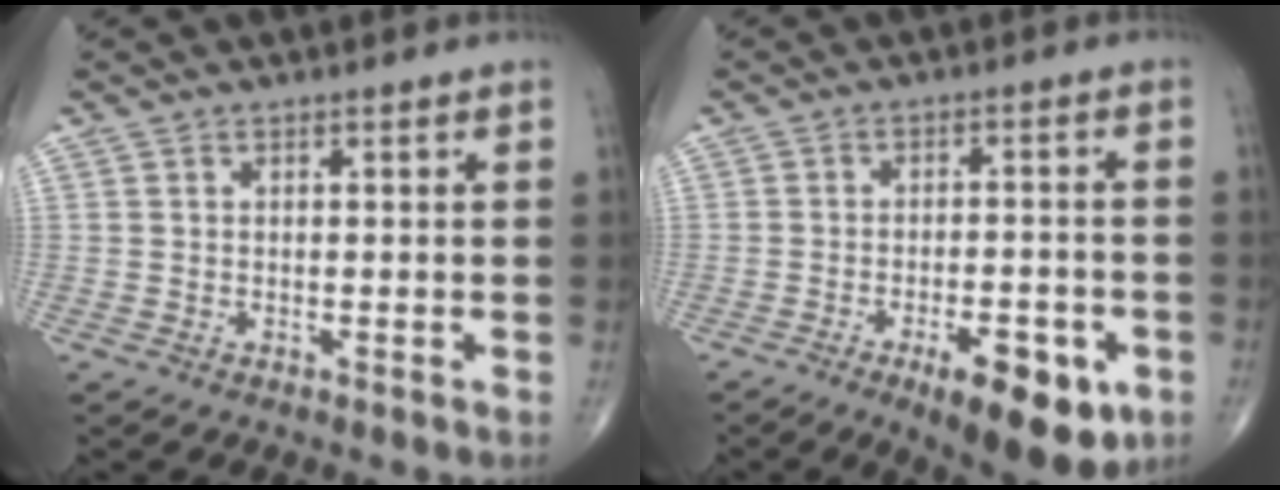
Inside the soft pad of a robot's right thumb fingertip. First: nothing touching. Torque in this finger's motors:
{"motor_torque": [1.87, 2.01, 0.12, -0.27, 0.37]}